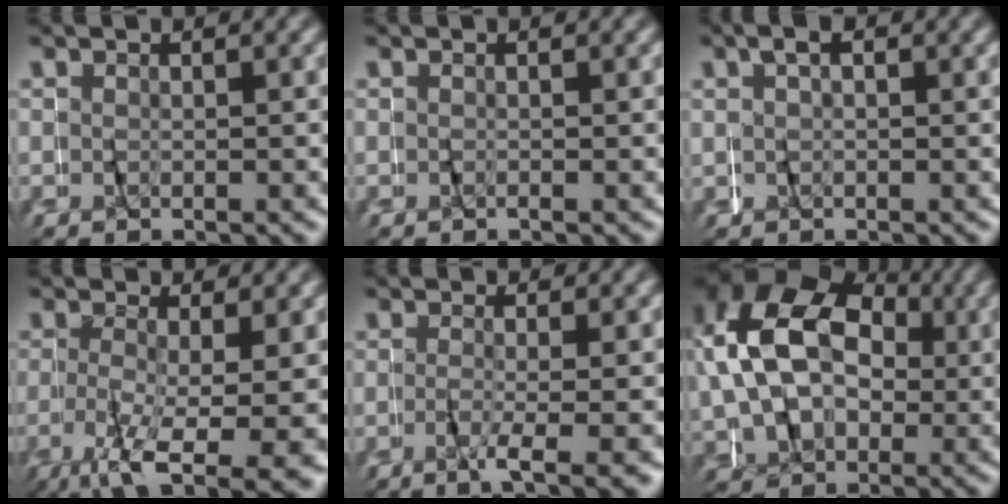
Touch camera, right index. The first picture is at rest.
{"total": 0.0}
{"total": 1.5, "force": [0.6, 1.1, 0.7], "torque": [-0.016, 0.004, 0.009]}
{"total": 9.2, "force": [-6.0, 2.9, 6.3], "torque": [-0.114, -0.033, -0.078]}
{"total": 3.2, "force": [-1.6, 0.0, 2.7], "torque": [-0.045, -0.015, -0.021]}
{"total": 14.6, "force": [4.2, 11.1, 8.5], "torque": [-0.178, 0.018, 0.052]}